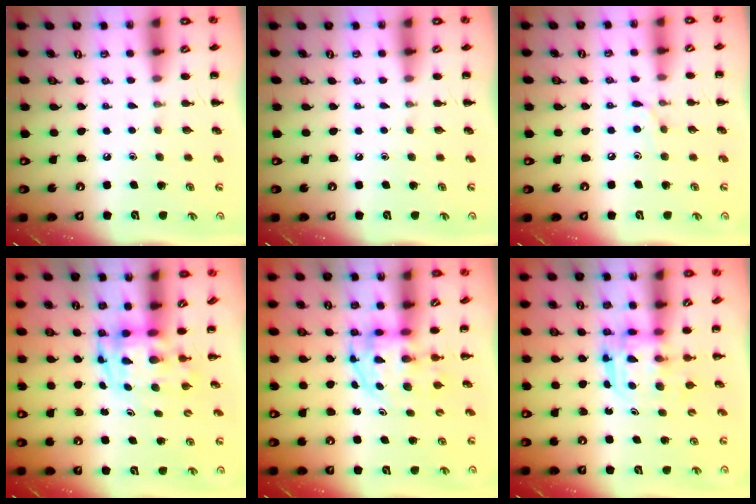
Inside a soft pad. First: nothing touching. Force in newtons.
{"total": 0.0}
{"total": 6.0, "press": 5.7, "slide": 1.8}
{"total": 3.5, "press": 3.4, "slide": 0.7}
{"total": 3.7, "press": 3.7, "slide": 0.5}
{"total": 3.3, "press": 3.3, "slide": 0.2}